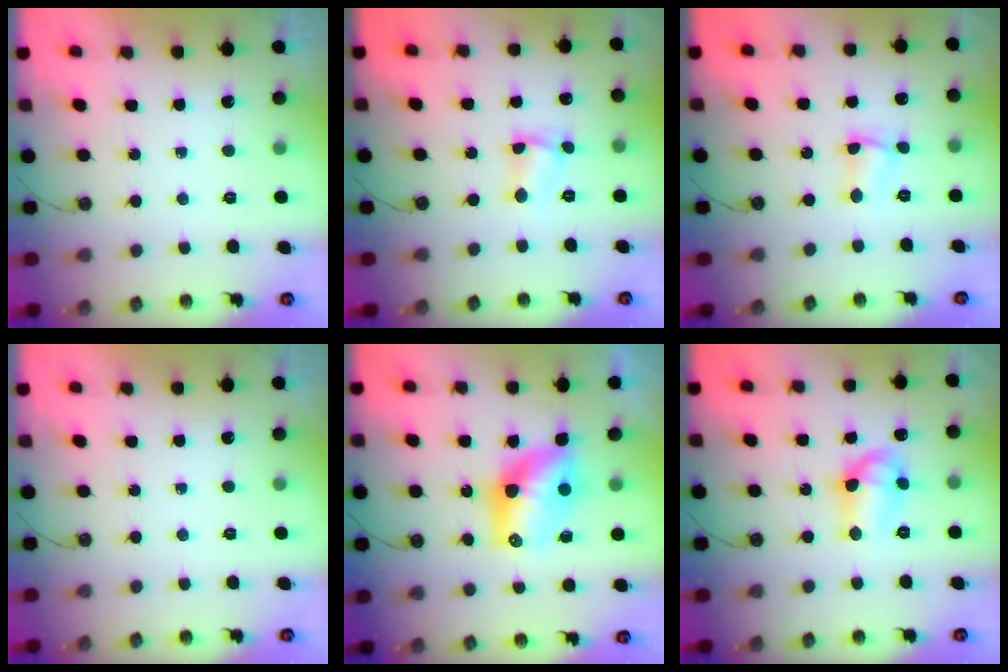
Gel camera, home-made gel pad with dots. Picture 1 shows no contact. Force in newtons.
{"total": 3.2, "press": 3.2, "slide": 0.4}
{"total": 2.6, "press": 2.3, "slide": 1.1}
{"total": 0.0}
{"total": 11.9, "press": 11.3, "slide": 3.6}
{"total": 10.0, "press": 10.0, "slide": 0.5}